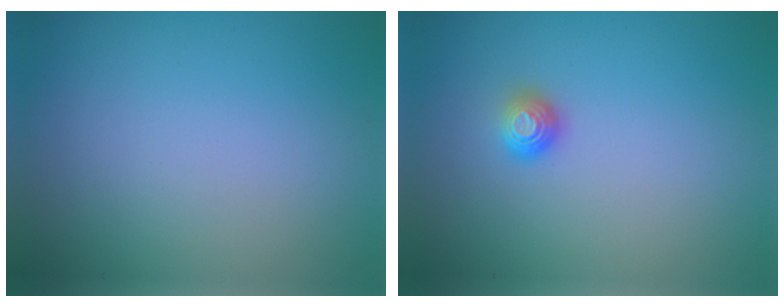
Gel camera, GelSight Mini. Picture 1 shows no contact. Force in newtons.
{"total": 1.3, "press": 1.0, "slide": 0.8}